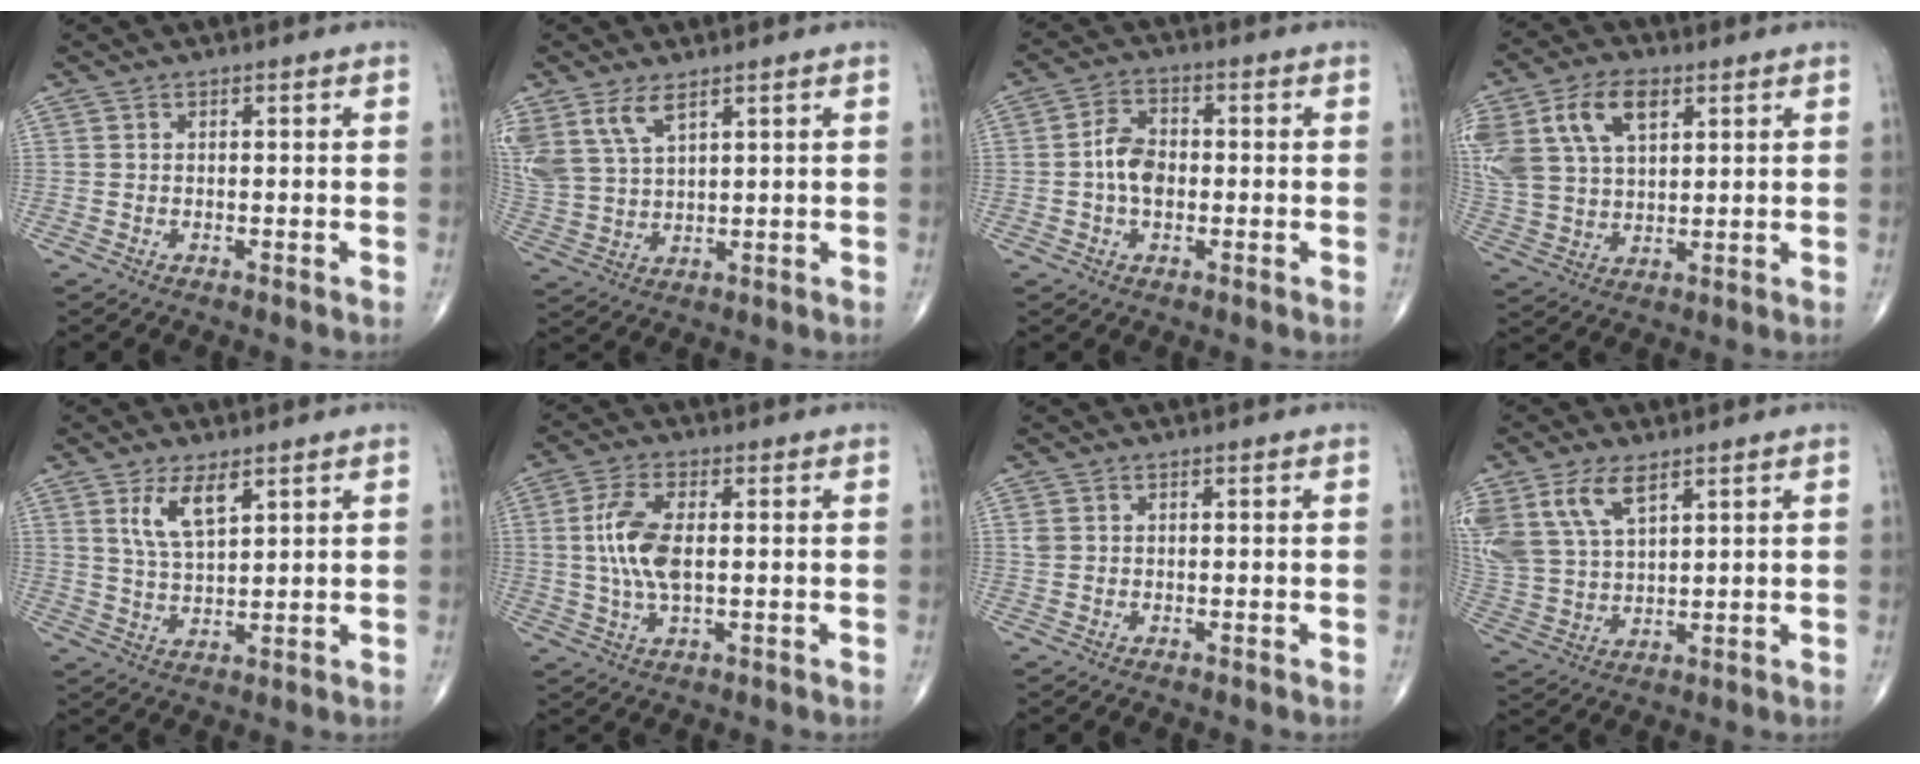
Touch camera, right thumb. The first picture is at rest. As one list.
[{"total": 9.3, "force": [5.5, 4.5, 6.0], "torque": [-0.131, -0.012, 0.125]}, {"total": 6.2, "force": [-0.5, 4.1, 4.6], "torque": [-0.076, 0.016, -0.017]}, {"total": 17.4, "force": [7.2, 10.7, 11.6], "torque": [-0.251, 0.001, 0.141]}, {"total": 6.9, "force": [3.6, 2.7, 5.2], "torque": [-0.093, -0.021, 0.075]}, {"total": 9.2, "force": [0.7, 4.1, 8.2], "torque": [-0.182, 0.001, 0.015]}, {"total": 1.1, "force": [0.3, 0.9, 0.6], "torque": [-0.011, 0.004, 0.007]}, {"total": 12.8, "force": [6.9, 6.8, 8.4], "torque": [-0.175, -0.015, 0.146]}]